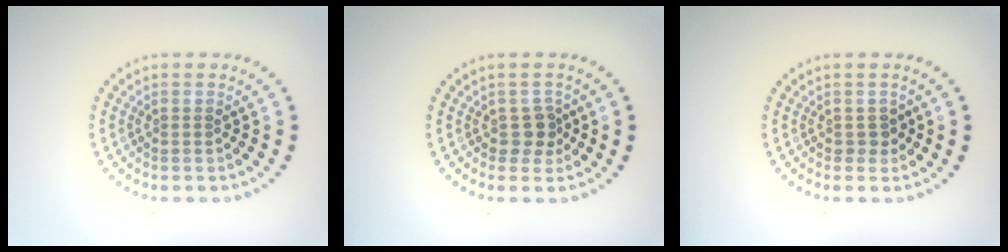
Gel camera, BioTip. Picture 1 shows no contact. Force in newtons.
{"total": 1.7, "press": 1.5, "slide": 0.9}
{"total": 1.1, "press": 1.0, "slide": 0.5}